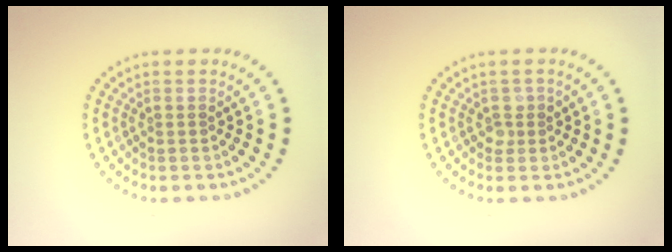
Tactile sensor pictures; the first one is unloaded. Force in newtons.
{"total": 1.2, "press": 1.1, "slide": 0.4}